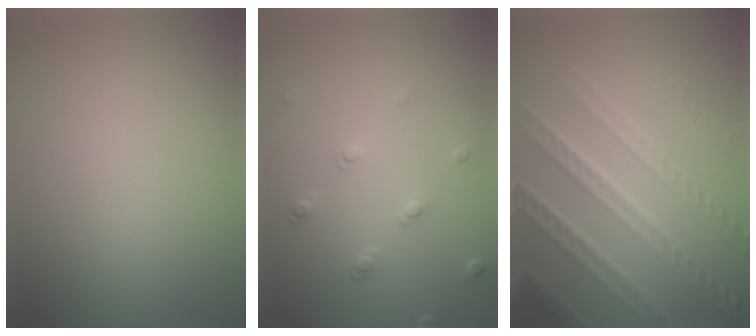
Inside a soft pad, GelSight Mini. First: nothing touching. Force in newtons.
{"total": 1.5, "press": 1.0, "slide": 1.1}
{"total": 7.4, "press": 5.3, "slide": 5.3}